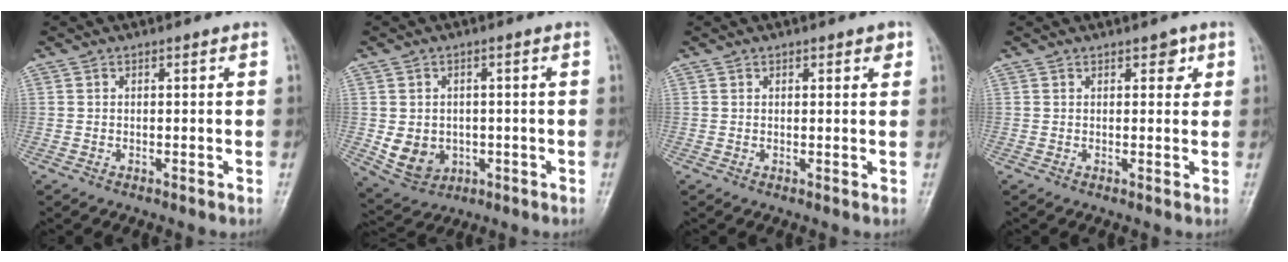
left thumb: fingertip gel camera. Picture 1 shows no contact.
{"total": 7.6, "force": [-1.2, 6.5, 3.8], "torque": [-0.047, 0.005, -0.001]}
{"total": 1.9, "force": [1.1, 1.0, 1.3], "torque": [-0.005, -0.003, 0.012]}
{"total": 2.4, "force": [1.2, 1.5, 1.5], "torque": [0.003, -0.001, 0.011]}